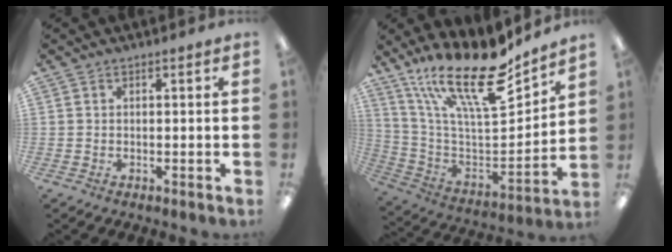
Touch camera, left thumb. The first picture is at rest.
{"total": 22.9, "force": [16.3, 6.9, 14.5], "torque": [-0.262, -0.115, 0.280]}